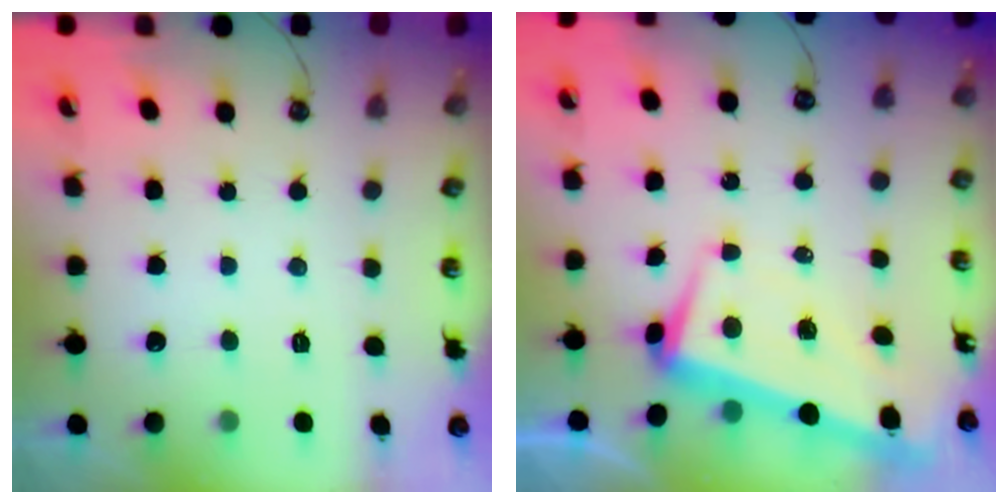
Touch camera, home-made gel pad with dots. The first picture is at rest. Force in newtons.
{"total": 2.1, "press": 0.3, "slide": 2.1}